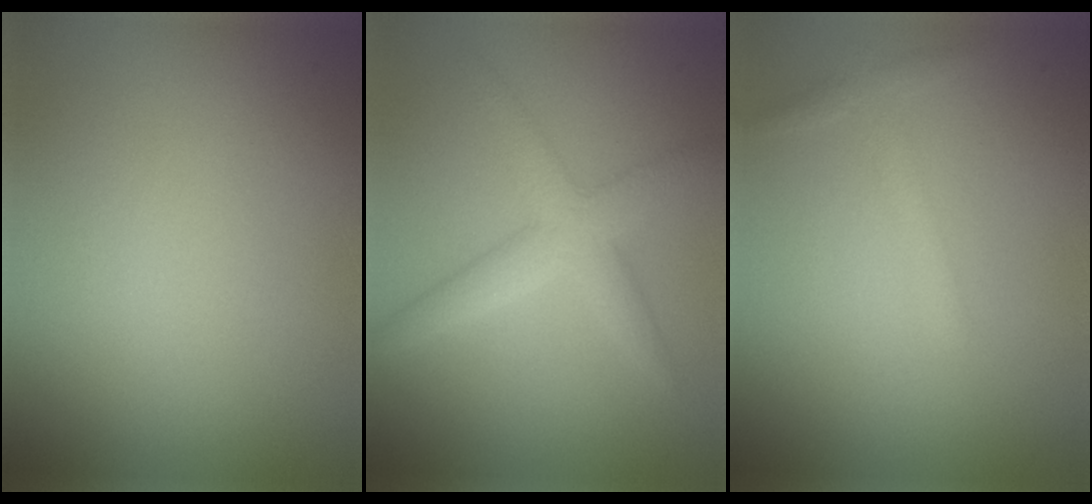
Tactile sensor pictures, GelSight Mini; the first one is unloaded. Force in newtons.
{"total": 3.6, "press": 3.6, "slide": 0.0}
{"total": 1.5, "press": 1.5, "slide": 0.1}